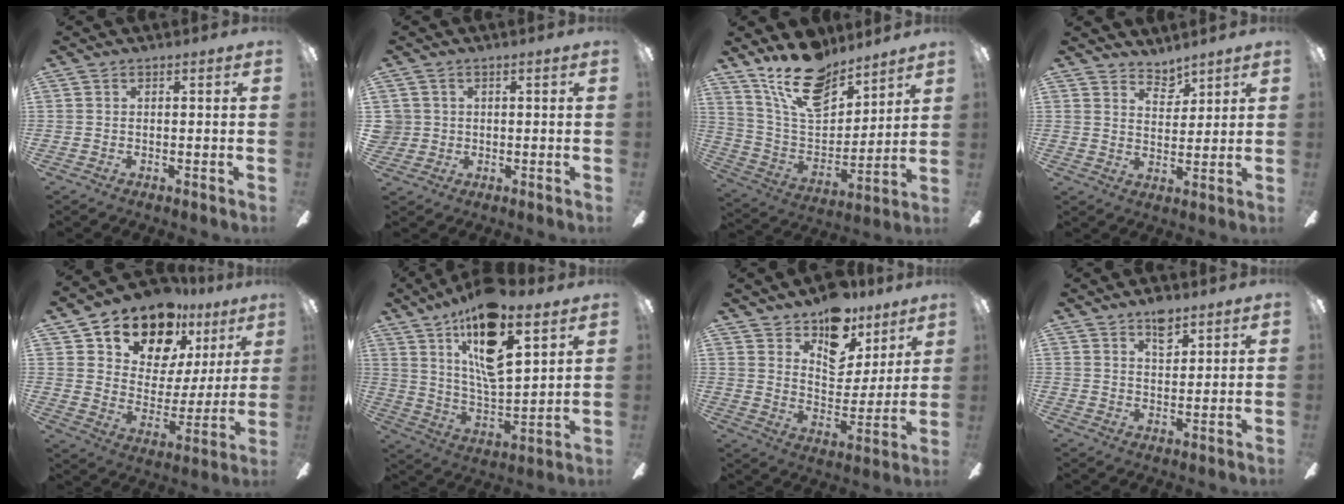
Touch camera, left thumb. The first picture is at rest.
{"total": 3.1, "force": [0.7, 3.1, 0.1], "torque": [-0.013, 0.007, 0.013]}
{"total": 17.9, "force": [13.4, 8.2, 8.5], "torque": [-0.162, -0.078, 0.245]}
{"total": 5.1, "force": [4.6, 2.1, 1.0], "torque": [-0.009, -0.030, 0.081]}
{"total": 16.1, "force": [12.1, 9.0, 5.5], "torque": [-0.104, -0.084, 0.222]}
{"total": 18.8, "force": [11.8, 6.2, 13.2], "torque": [-0.244, -0.054, 0.195]}
{"total": 13.5, "force": [10.3, 7.5, 4.5], "torque": [-0.070, -0.075, 0.195]}
{"total": 5.9, "force": [4.3, 2.9, 2.9], "torque": [-0.035, -0.018, 0.073]}